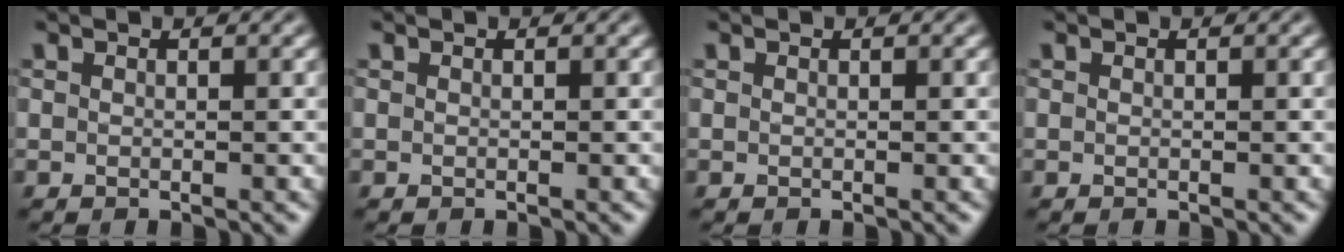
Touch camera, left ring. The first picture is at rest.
{"total": 0.0}
{"total": 0.0}
{"total": 0.0}